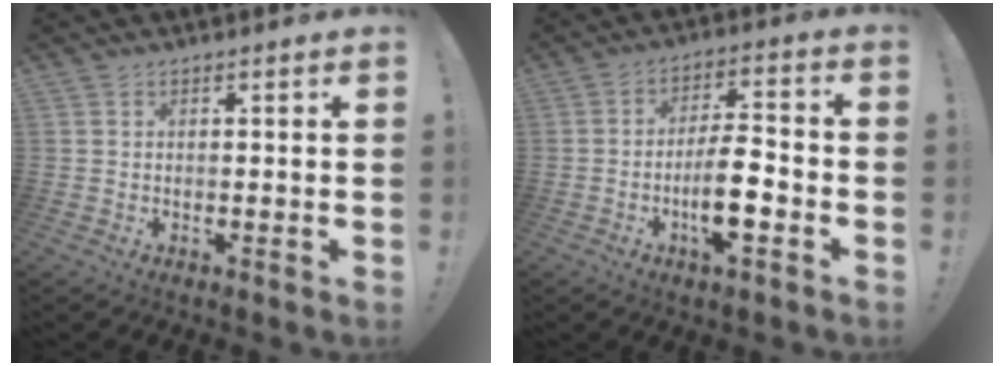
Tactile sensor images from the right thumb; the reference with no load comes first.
{"total": 11.0, "force": [-3.9, 3.5, 9.6], "torque": [-0.173, 0.011, -0.072]}